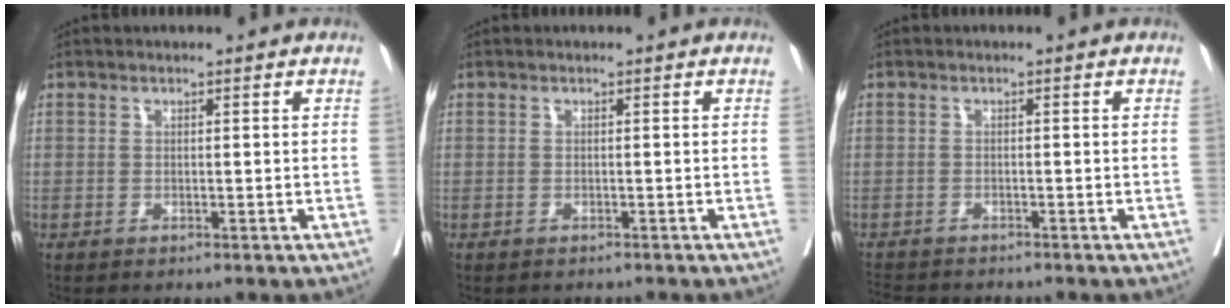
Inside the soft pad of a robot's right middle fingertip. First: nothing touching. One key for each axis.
{"total": 1.4, "fx": -1.2, "fy": 0.7, "fz": 0.0, "tx": -0.006, "ty": 0.002, "tz": -0.019}
{"total": 5.0, "fx": -4.7, "fy": 1.1, "fz": 1.4, "tx": -0.019, "ty": -0.010, "tz": -0.075}